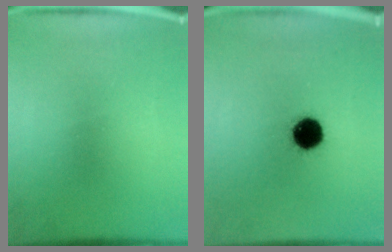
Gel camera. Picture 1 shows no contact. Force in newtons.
{"total": 10.1}